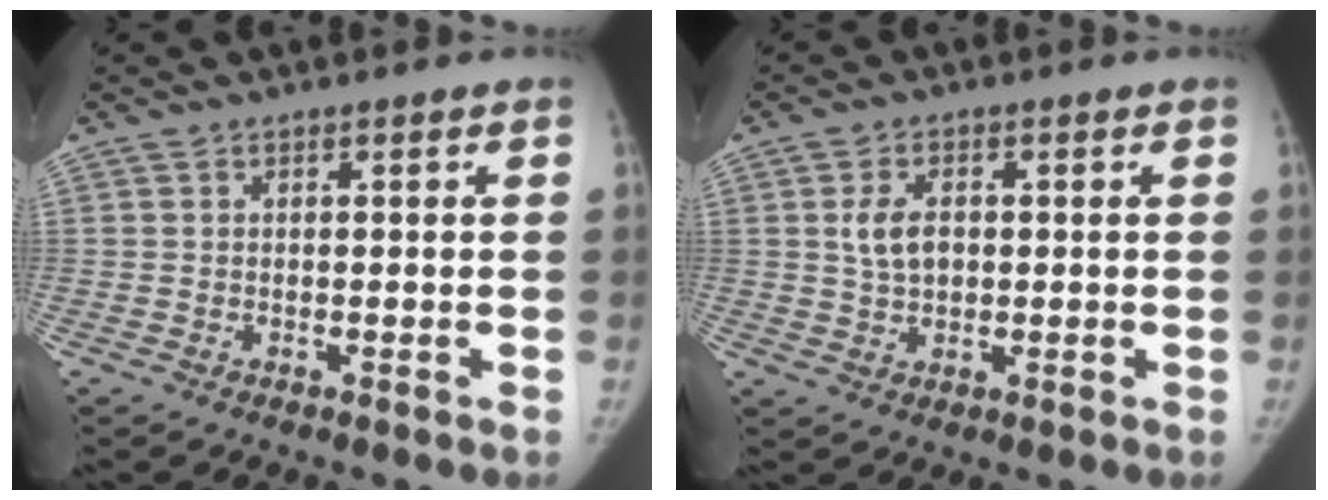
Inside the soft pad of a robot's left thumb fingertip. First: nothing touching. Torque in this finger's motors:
{"motor_torque": [-0.25, 0.43, 0.36, 0.06, 0.04]}